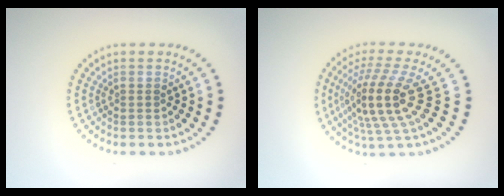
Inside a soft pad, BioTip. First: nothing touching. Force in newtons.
{"total": 5.2, "press": 4.0, "slide": 3.3}